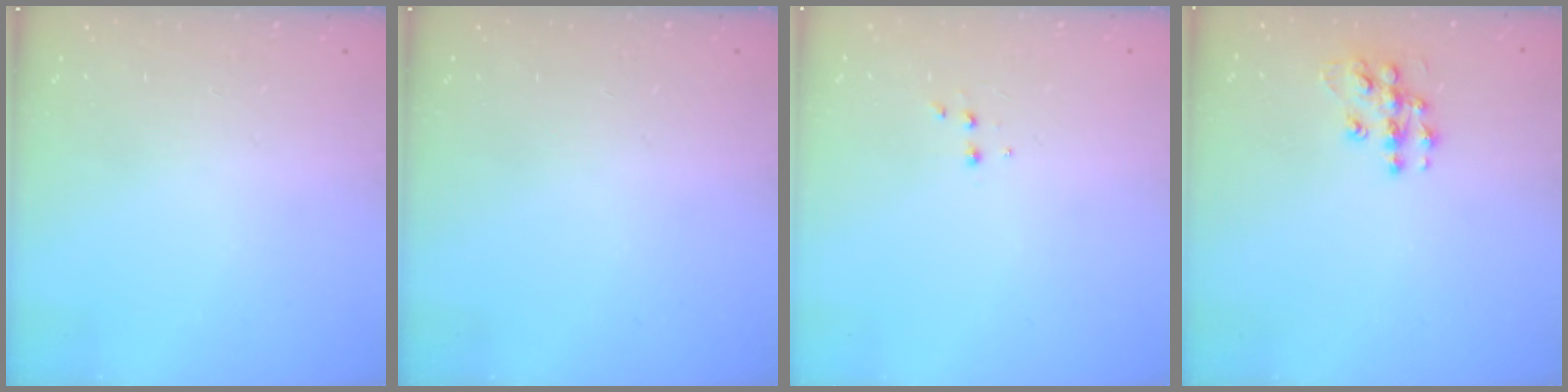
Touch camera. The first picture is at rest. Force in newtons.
{"total": 0.0}
{"total": 1.9, "press": 1.9, "slide": 0.2}
{"total": 10.2, "press": 10.2, "slide": 0.5}